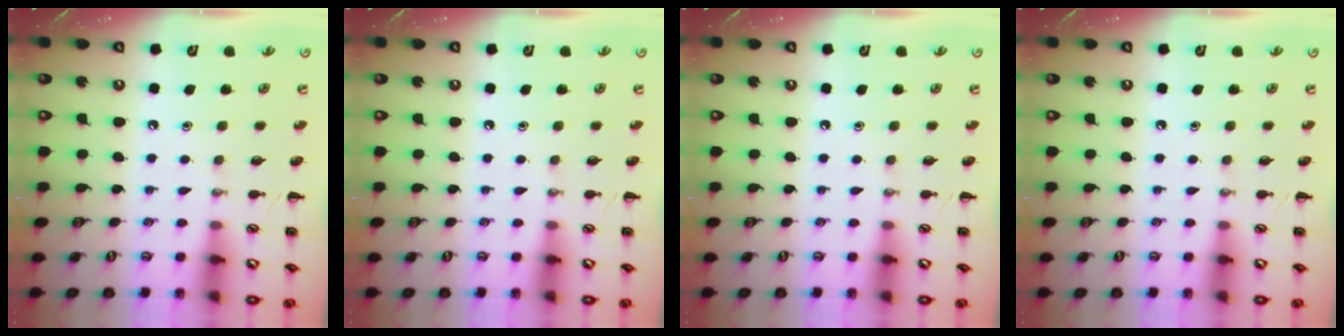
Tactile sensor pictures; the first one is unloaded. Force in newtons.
{"total": 0.0}
{"total": 0.0}
{"total": 0.0}